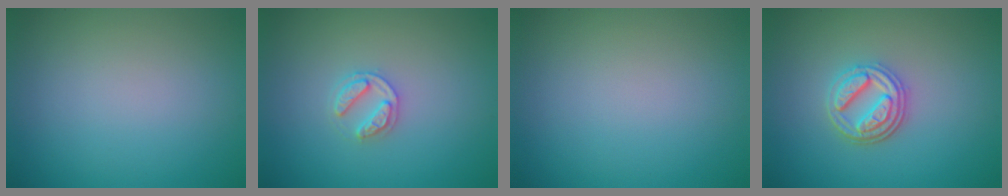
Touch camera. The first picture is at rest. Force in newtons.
{"total": 2.0, "press": 2.0, "slide": 0.3}
{"total": 0.0}
{"total": 3.8, "press": 3.2, "slide": 2.1}